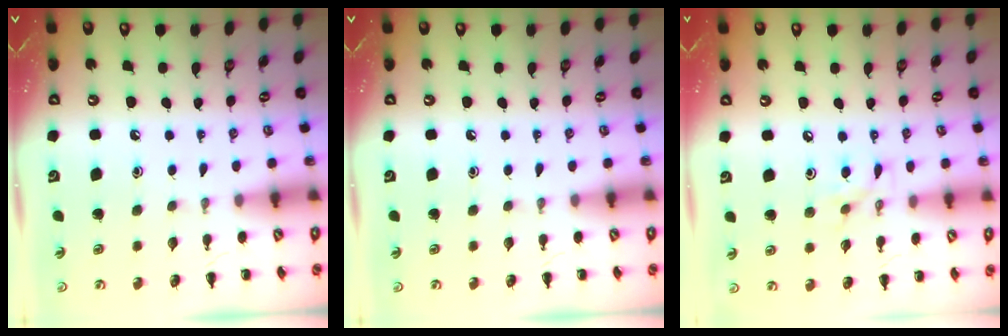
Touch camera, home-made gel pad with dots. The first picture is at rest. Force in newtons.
{"total": 0.0}
{"total": 5.9, "press": 5.8, "slide": 1.0}